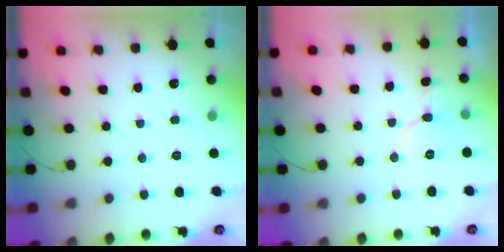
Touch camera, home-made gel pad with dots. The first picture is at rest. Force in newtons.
{"total": 6.3, "press": 6.3, "slide": 0.5}